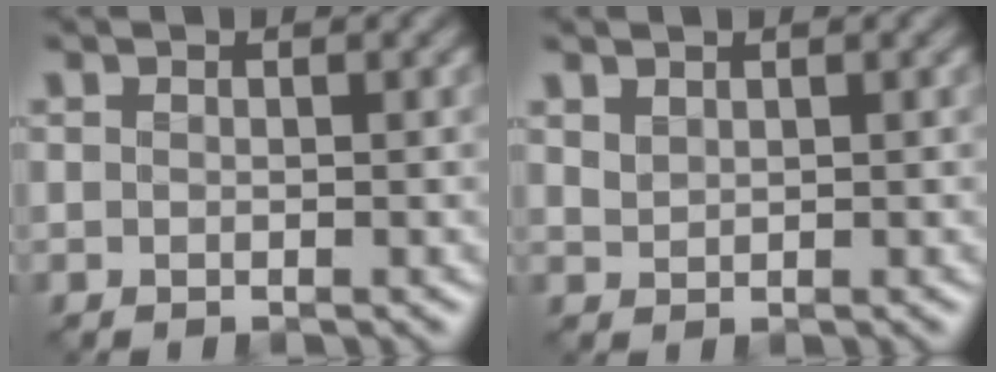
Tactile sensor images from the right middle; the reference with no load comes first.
{"total": 1.0, "force": [0.9, 0.4, 0.3], "torque": [-0.013, -0.001, 0.022]}